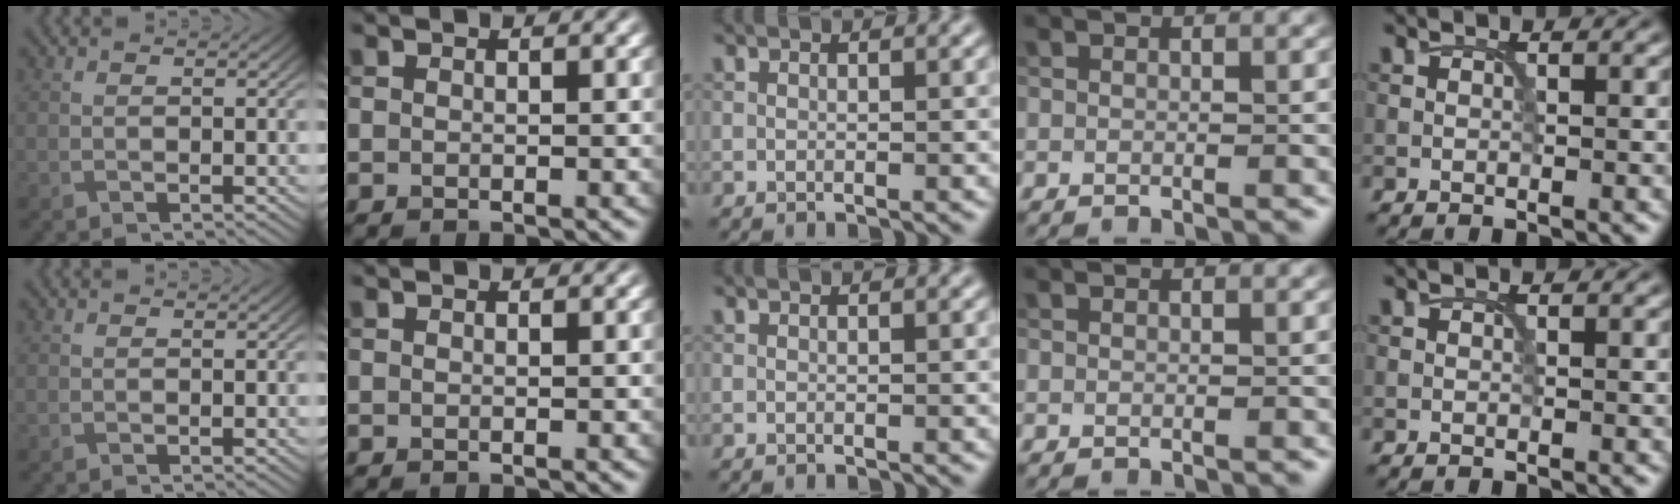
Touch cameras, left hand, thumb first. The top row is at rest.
{}